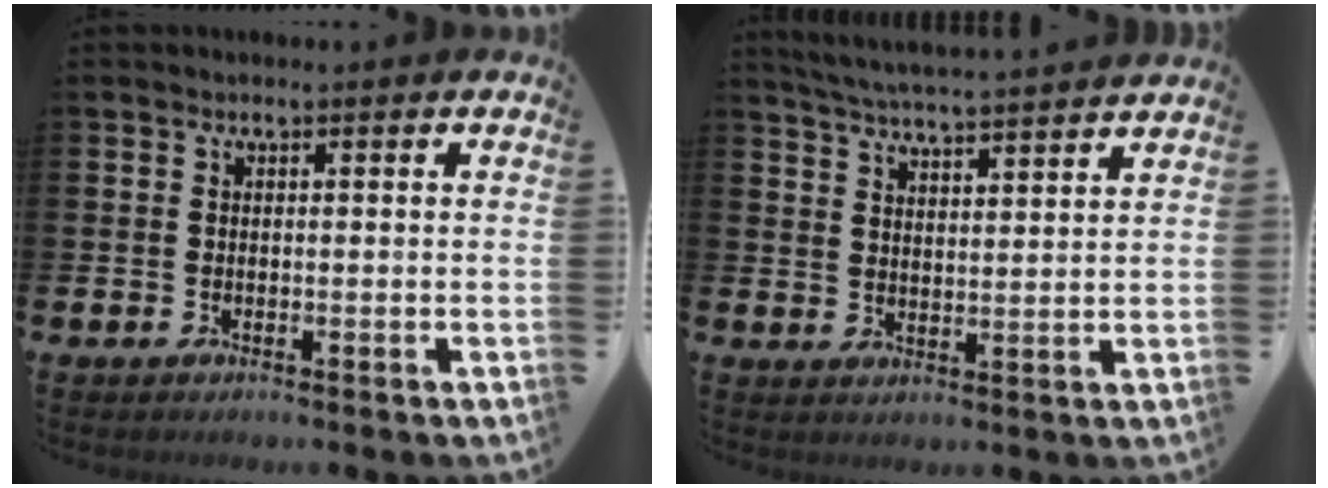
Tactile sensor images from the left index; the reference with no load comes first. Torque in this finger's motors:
{"motor_torque": [0.30, -0.59, 0.28, 0.05]}